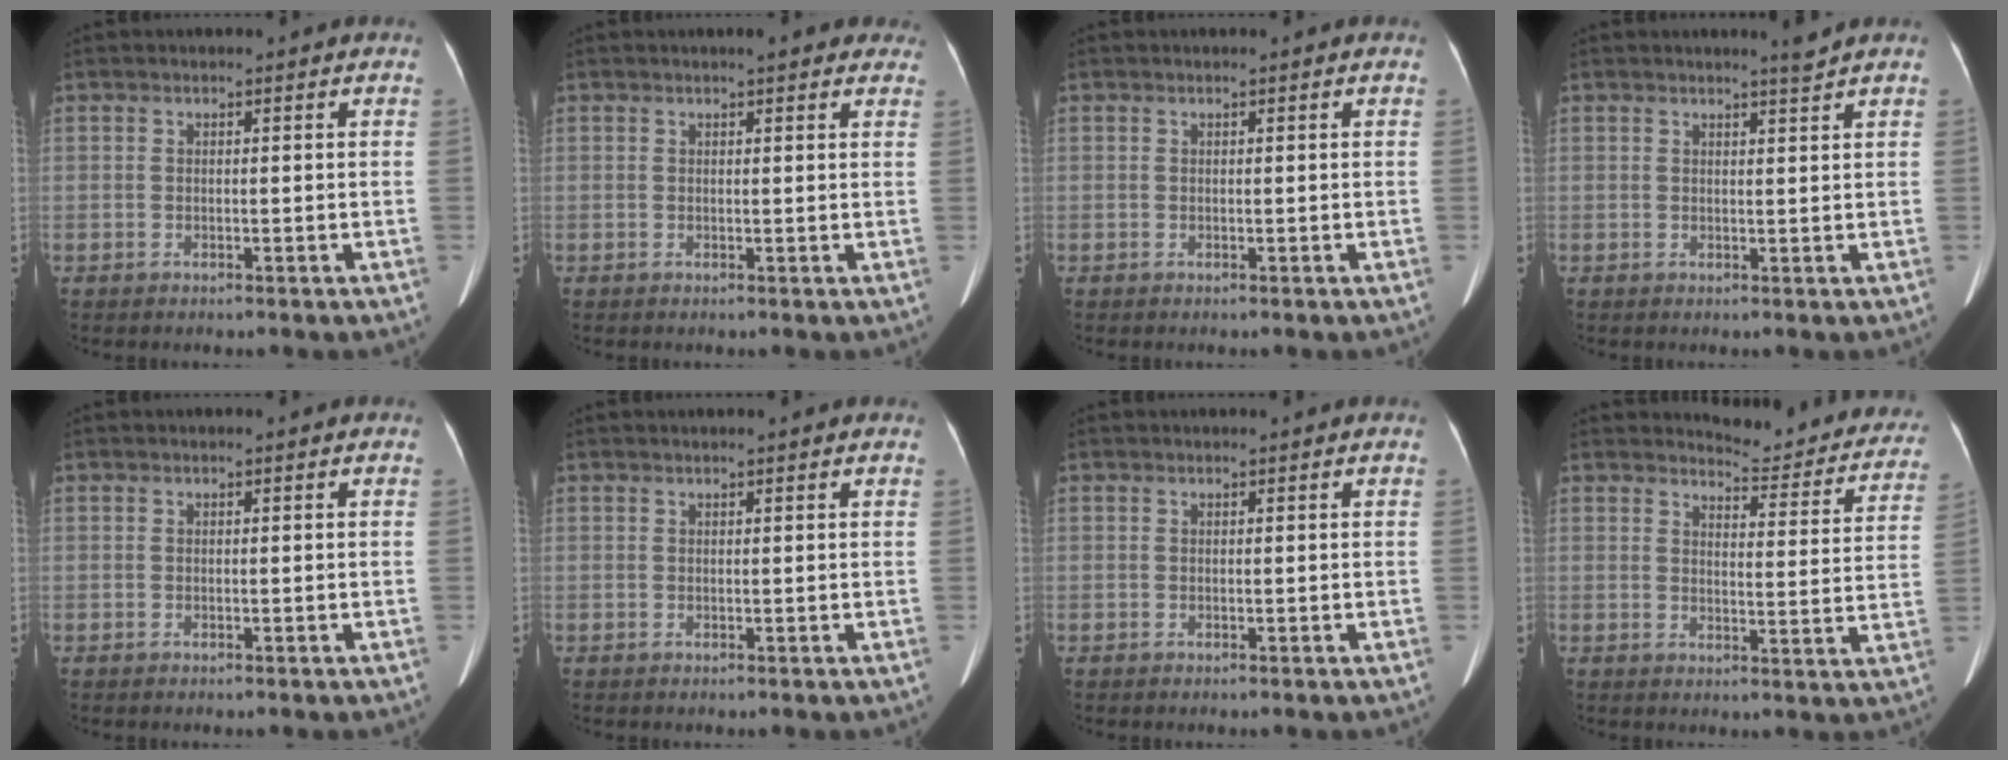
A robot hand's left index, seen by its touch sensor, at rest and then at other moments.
{"total": 4.9, "force": [4.0, 1.4, 2.6], "torque": [-0.020, 0.012, 0.039]}
{"total": 0.0}
{"total": 1.5, "force": [1.2, -0.7, 0.3], "torque": [-0.017, -0.014, 0.025]}
{"total": 0.0}
{"total": 2.8, "force": [2.5, 0.3, 1.3], "torque": [-0.015, 0.025, 0.027]}
{"total": 0.7, "force": [0.6, 0.0, 0.2], "torque": [-0.006, 0.004, 0.010]}
{"total": 13.0, "force": [12.5, 2.4, 2.6], "torque": [-0.012, -0.048, 0.126]}